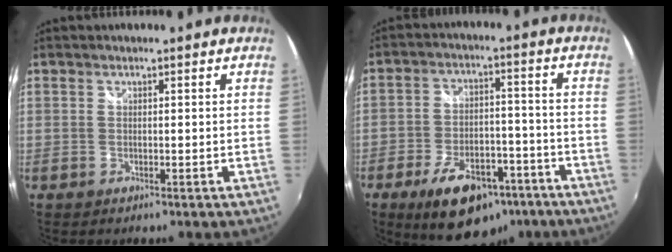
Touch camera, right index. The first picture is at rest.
{"total": 16.6, "force": [-10.4, 8.3, 9.9], "torque": [-0.180, 0.007, -0.148]}